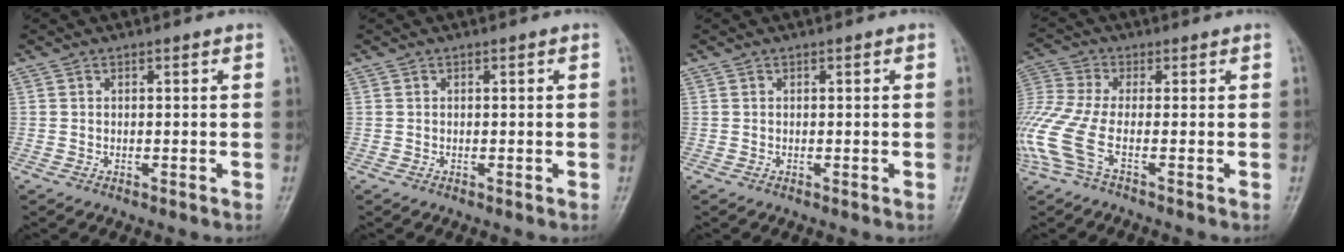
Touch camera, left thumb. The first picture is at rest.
{"total": 0.0}
{"total": 0.0}
{"total": 9.3, "force": [-3.2, 2.4, 8.3], "torque": [-0.231, 0.015, -0.075]}